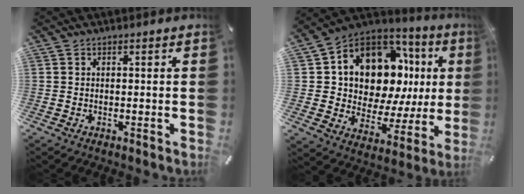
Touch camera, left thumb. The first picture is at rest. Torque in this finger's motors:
{"motor_torque": [1.16, 1.99, 1.15, 0.52, 0.25]}